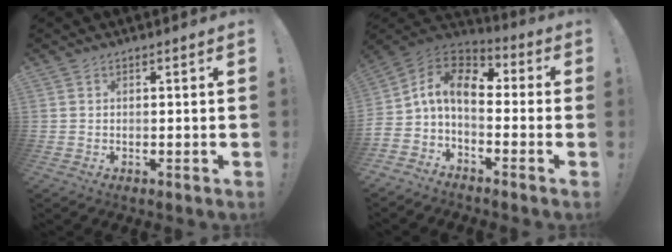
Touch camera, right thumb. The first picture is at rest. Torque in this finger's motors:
{"motor_torque": [1.35, 1.37, 0.18, -0.10, 0.08]}